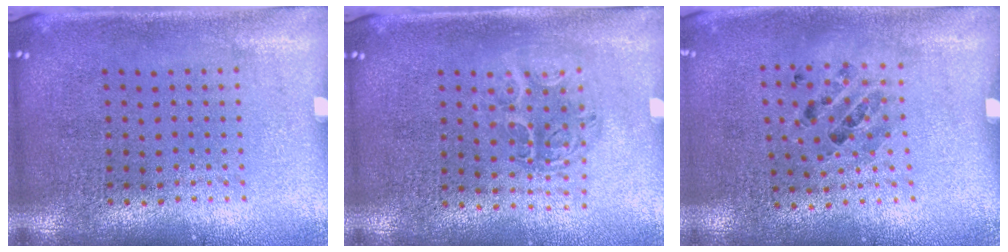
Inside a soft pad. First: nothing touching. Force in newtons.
{"total": 1.2, "press": 1.1, "slide": 0.4}
{"total": 0.9, "press": 0.7, "slide": 0.5}